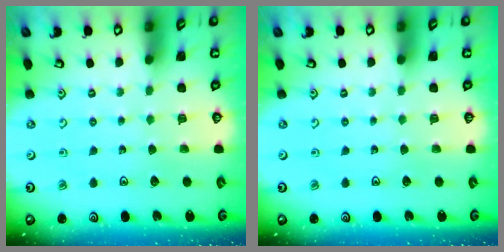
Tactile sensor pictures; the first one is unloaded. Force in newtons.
{"total": 0.0}